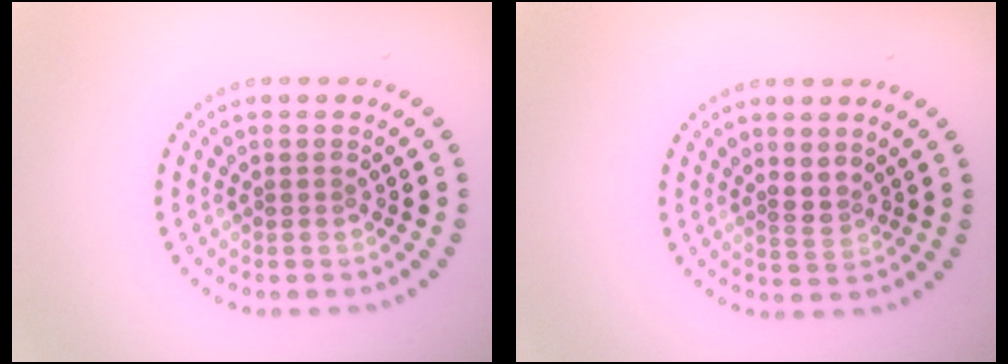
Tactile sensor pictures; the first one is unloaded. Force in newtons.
{"total": 1.6, "press": 1.2, "slide": 1.1}